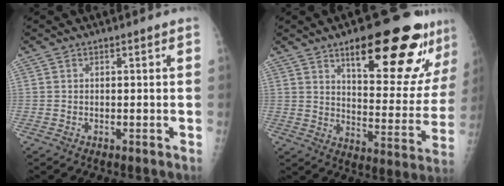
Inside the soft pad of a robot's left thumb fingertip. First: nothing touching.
{"total": 23.5, "force": [14.1, 7.3, 17.3], "torque": [-0.195, -0.059, 0.204]}